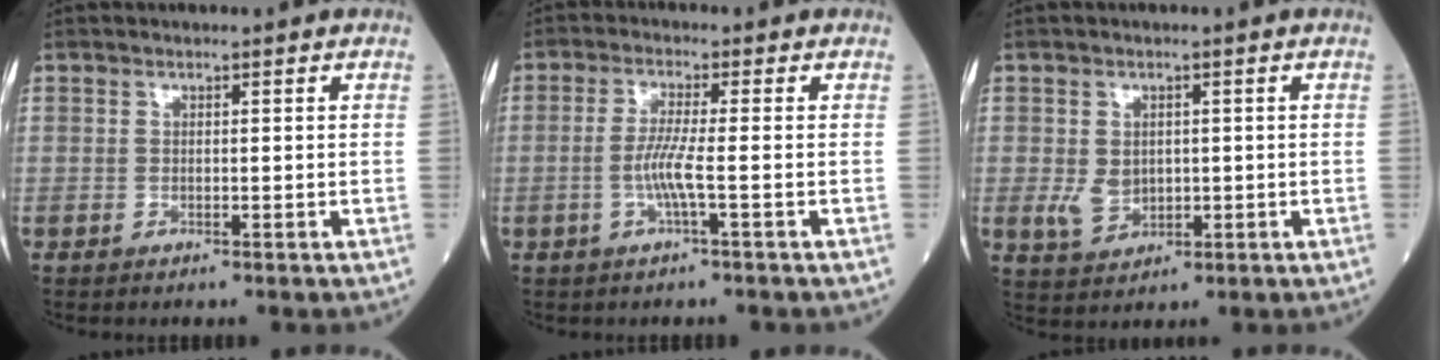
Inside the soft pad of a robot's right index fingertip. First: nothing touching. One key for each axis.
{"total": 4.0, "fx": -1.1, "fy": -0.5, "fz": 3.8, "tx": -0.082, "ty": -0.003, "tz": -0.025}
{"total": 4.1, "fx": -0.1, "fy": 3.1, "fz": 2.6, "tx": -0.050, "ty": -0.002, "tz": 0.010}